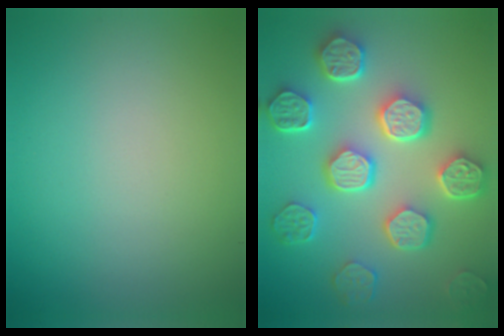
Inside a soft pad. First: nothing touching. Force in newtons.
{"total": 8.2, "press": 6.4, "slide": 5.1}